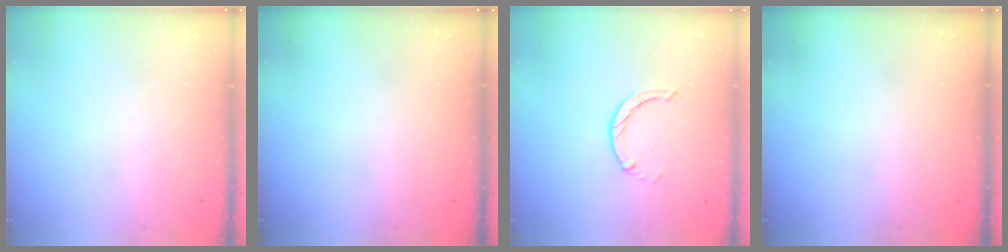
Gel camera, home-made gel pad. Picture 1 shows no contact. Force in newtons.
{"total": 0.0}
{"total": 1.0, "press": 0.9, "slide": 0.3}
{"total": 0.0}